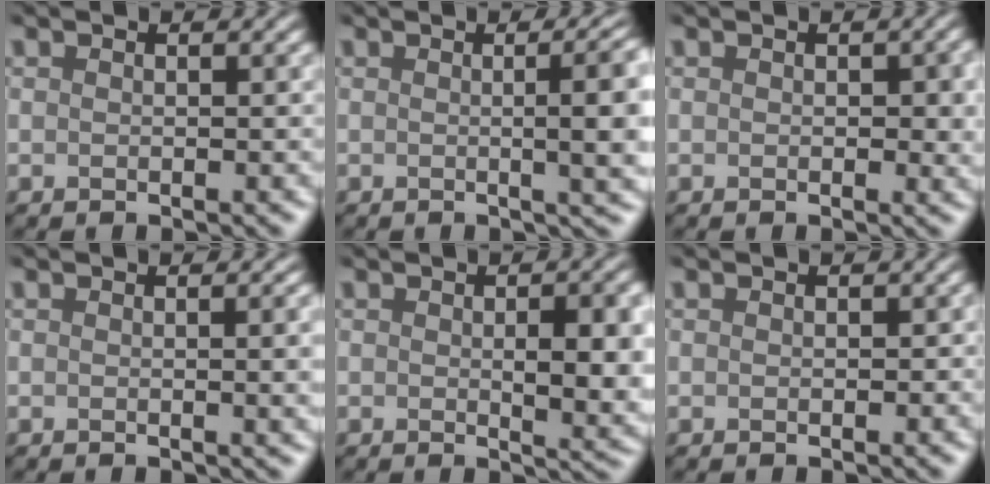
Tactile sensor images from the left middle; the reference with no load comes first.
{"total": 7.1, "force": [0.2, 2.3, 6.7], "torque": [-0.057, 0.022, 0.003]}
{"total": 1.2, "force": [-0.1, 0.1, 1.2], "torque": [-0.032, 0.001, 0.014]}
{"total": 3.4, "force": [0.0, 1.4, 3.1], "torque": [-0.022, 0.017, -0.010]}
{"total": 4.5, "force": [0.0, 0.8, 4.4], "torque": [-0.074, -0.001, 0.016]}
{"total": 0.0}